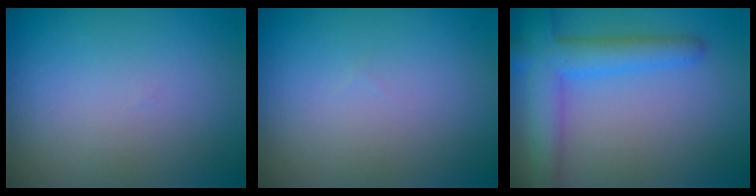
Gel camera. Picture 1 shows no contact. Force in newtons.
{"total": 0.0}
{"total": 5.0, "press": 5.0, "slide": 0.2}